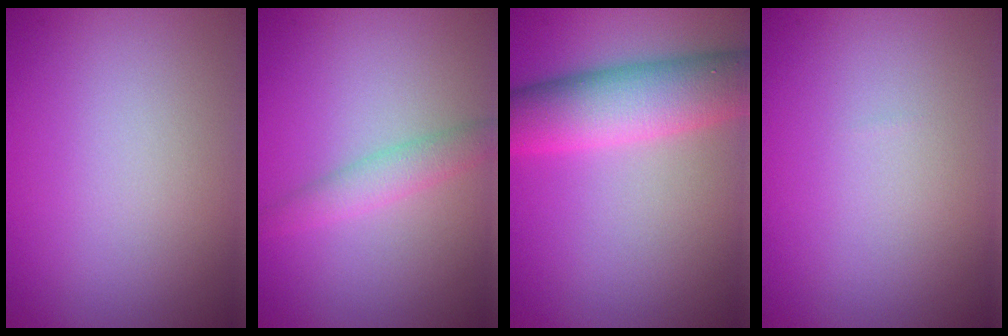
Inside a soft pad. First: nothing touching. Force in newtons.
{"total": 2.0, "press": 2.0, "slide": 0.0}
{"total": 7.3, "press": 7.3, "slide": 0.3}
{"total": 0.0}